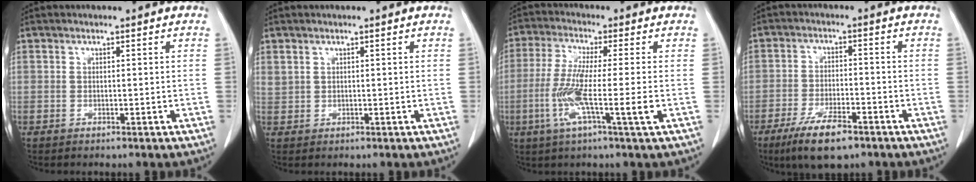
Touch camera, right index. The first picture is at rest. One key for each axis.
{"total": 1.3, "fx": 1.0, "fy": 0.8, "fz": 0.3, "tx": -0.006, "ty": 0.009, "tz": 0.023}
{"total": 9.9, "fx": -2.4, "fy": -0.4, "fz": 9.6, "tx": -0.189, "ty": -0.019, "tz": -0.052}
{"total": 8.5, "fx": -5.5, "fy": 2.3, "fz": 6.0, "tx": -0.113, "ty": -0.012, "tz": -0.094}